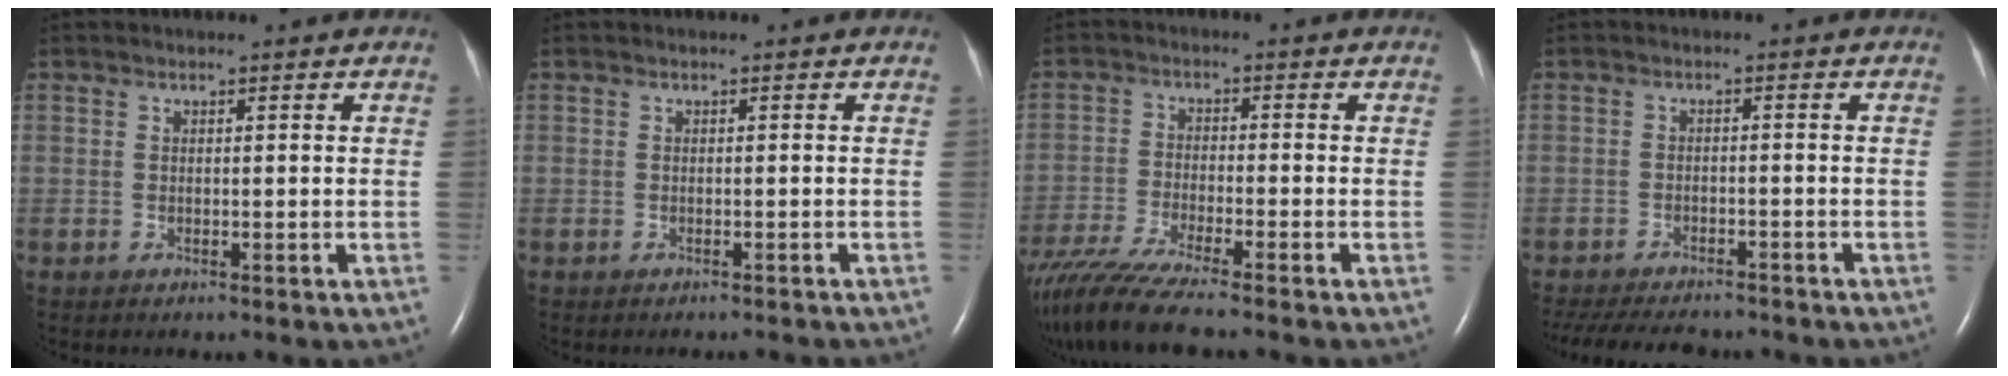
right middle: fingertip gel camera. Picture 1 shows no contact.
{"total": 2.1, "force": [-2.0, 0.3, 0.5], "torque": [-0.011, -0.004, -0.023]}
{"total": 11.1, "force": [-9.4, -0.5, 5.8], "torque": [-0.102, -0.034, -0.164]}
{"total": 13.4, "force": [-11.6, 3.8, 5.4], "torque": [-0.118, -0.013, -0.161]}